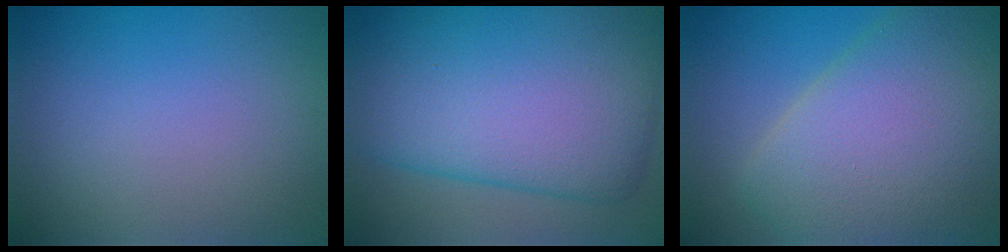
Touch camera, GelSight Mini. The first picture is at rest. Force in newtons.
{"total": 16.9, "press": 16.9, "slide": 0.5}
{"total": 10.9, "press": 10.9, "slide": 0.8}